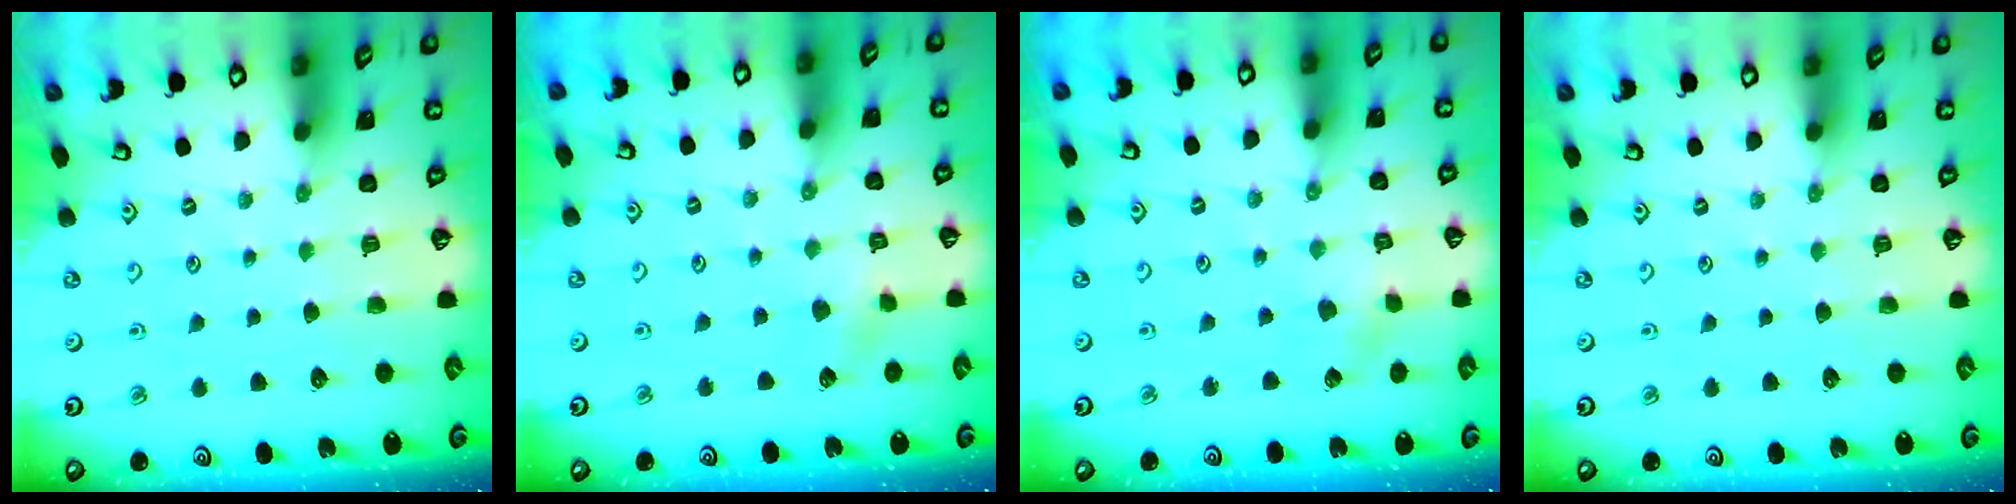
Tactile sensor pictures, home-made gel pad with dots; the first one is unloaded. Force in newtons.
{"total": 3.2, "press": 3.1, "slide": 0.3}
{"total": 2.6, "press": 2.6, "slide": 0.4}
{"total": 0.0}